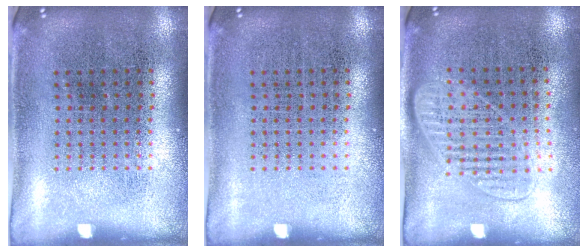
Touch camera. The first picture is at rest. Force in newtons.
{"total": 0.0}
{"total": 1.4, "press": 1.2, "slide": 0.6}